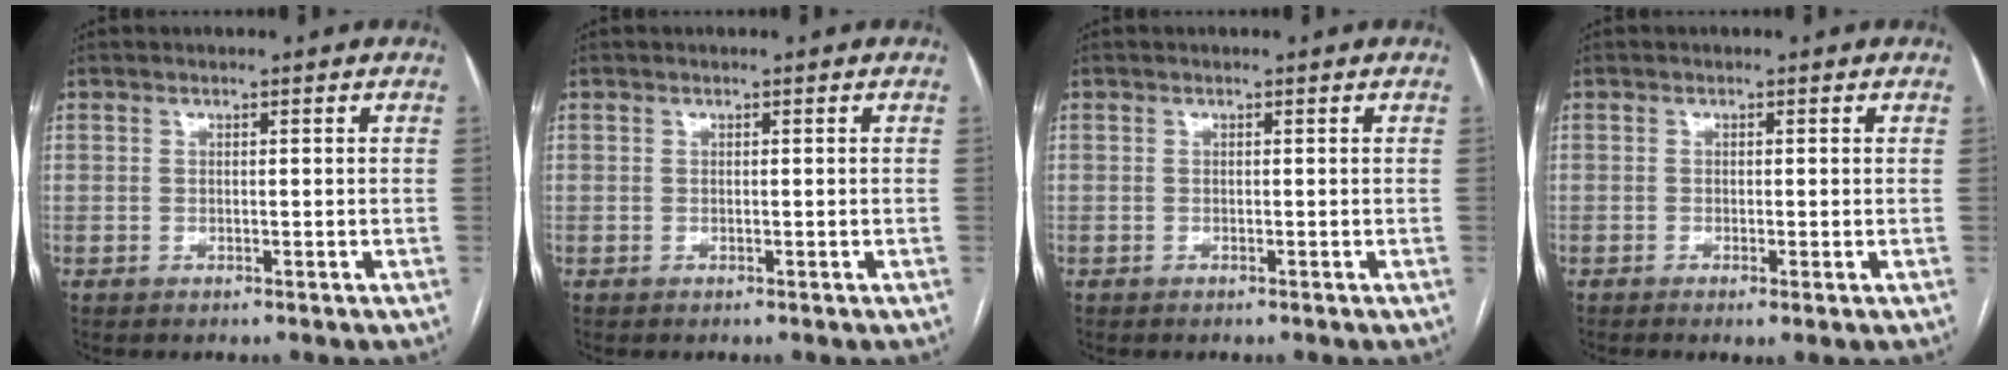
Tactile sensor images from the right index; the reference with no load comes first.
{"total": 0.0}
{"total": 0.0}
{"total": 1.5, "force": [-0.6, 0.1, 1.4], "torque": [-0.021, -0.003, -0.008]}